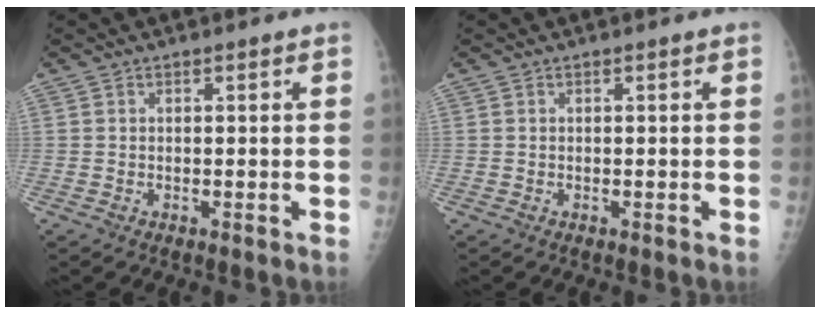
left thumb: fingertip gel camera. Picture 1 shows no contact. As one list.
[{"total": 0.0}]